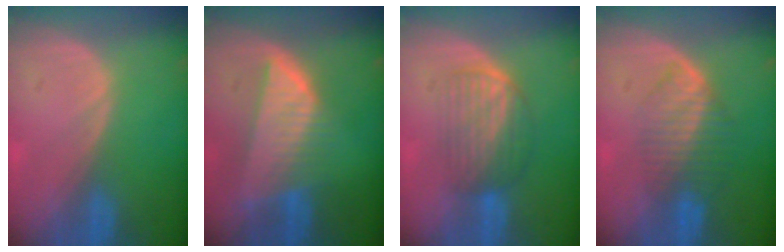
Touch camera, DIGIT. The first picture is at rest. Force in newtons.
{"total": 8.2, "press": 7.2, "slide": 3.9}
{"total": 6.0, "press": 5.8, "slide": 1.5}
{"total": 6.7, "press": 6.0, "slide": 2.9}